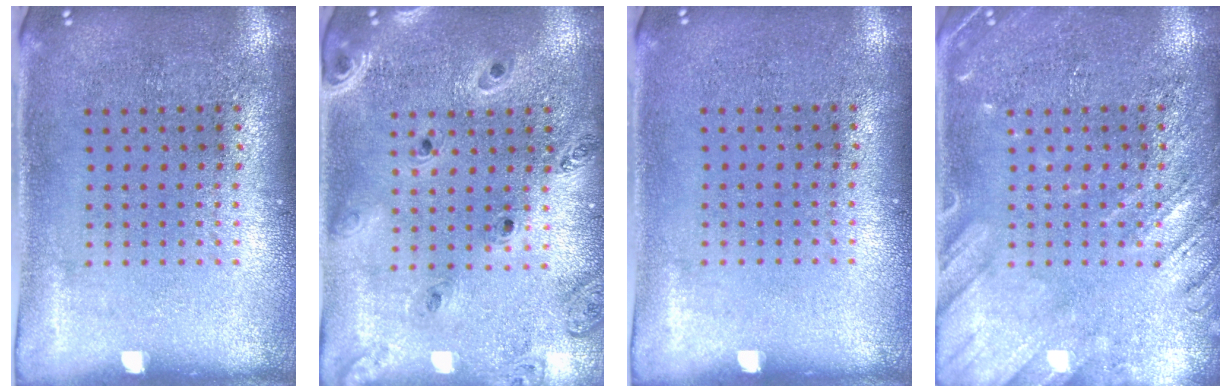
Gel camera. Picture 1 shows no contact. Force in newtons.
{"total": 1.3, "press": 1.3, "slide": 0.1}
{"total": 0.0}
{"total": 2.9, "press": 2.8, "slide": 0.3}